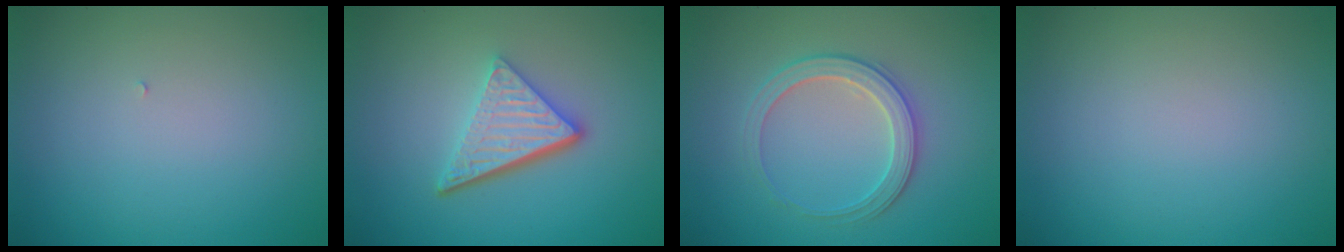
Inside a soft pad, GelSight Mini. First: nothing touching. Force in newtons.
{"total": 4.9, "press": 3.4, "slide": 3.6}
{"total": 2.9, "press": 2.9, "slide": 0.3}
{"total": 0.0}